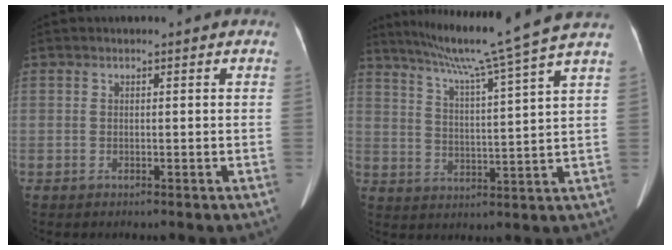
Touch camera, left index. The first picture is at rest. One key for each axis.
{"total": 16.1, "fx": 13.1, "fy": -2.9, "fz": 8.9, "tx": -0.149, "ty": -0.019, "tz": 0.183}